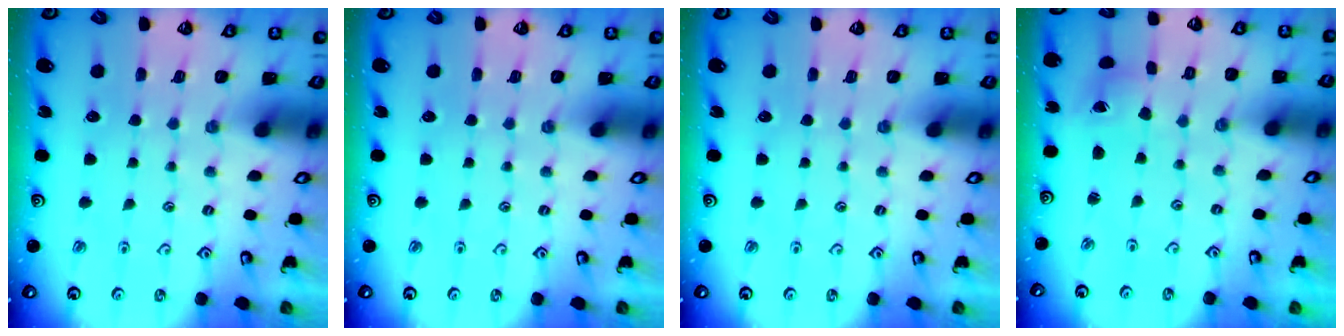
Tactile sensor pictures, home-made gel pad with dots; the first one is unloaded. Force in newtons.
{"total": 0.0}
{"total": 0.0}
{"total": 1.3, "press": 1.3, "slide": 0.1}